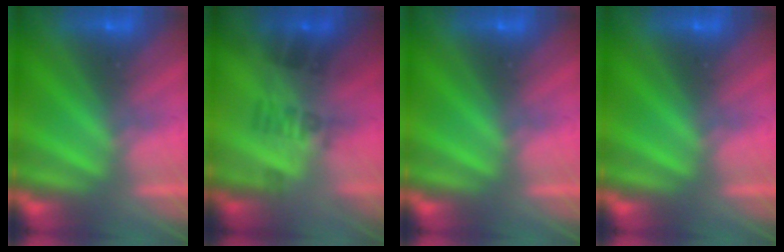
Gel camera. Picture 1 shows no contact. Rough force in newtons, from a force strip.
{"total": 2.3}
{"total": 0.0}
{"total": 0.0}